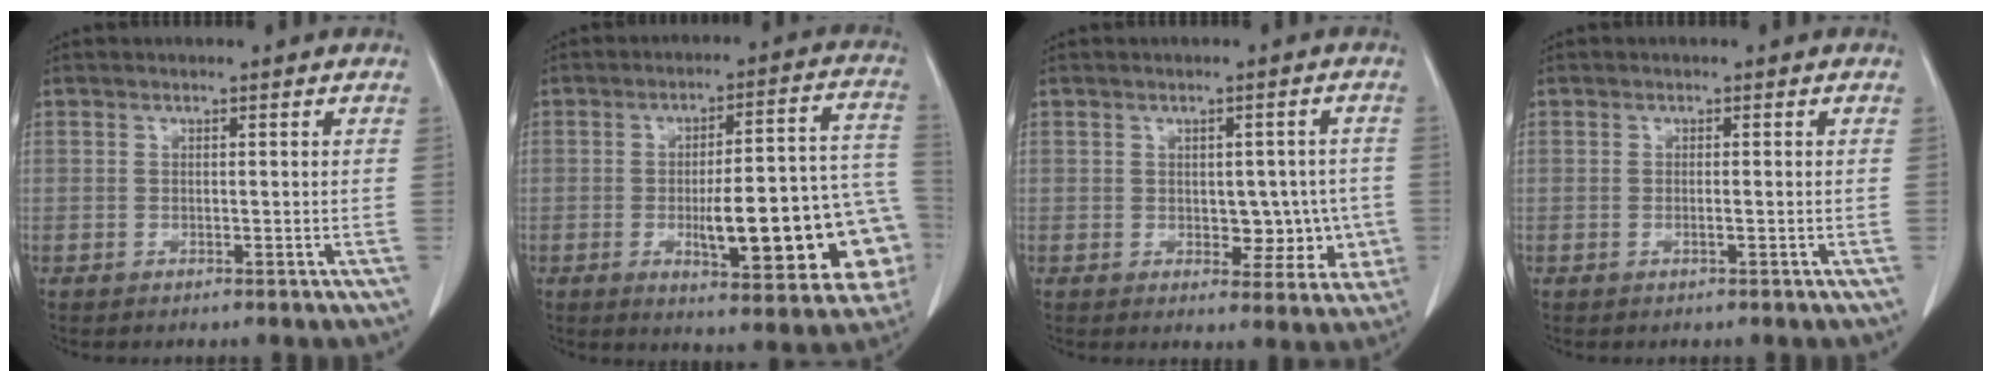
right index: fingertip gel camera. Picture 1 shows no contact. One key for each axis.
{"total": 22.0, "fx": -5.3, "fy": 5.3, "fz": 20.7, "tx": -0.200, "ty": 0.030, "tz": -0.054}
{"total": 7.6, "fx": -0.8, "fy": 4.5, "fz": 6.1, "tx": -0.062, "ty": 0.019, "tz": 0.001}
{"total": 0.9, "fx": -0.3, "fy": 0.2, "fz": 0.8, "tx": -0.019, "ty": 0.000, "tz": -0.004}